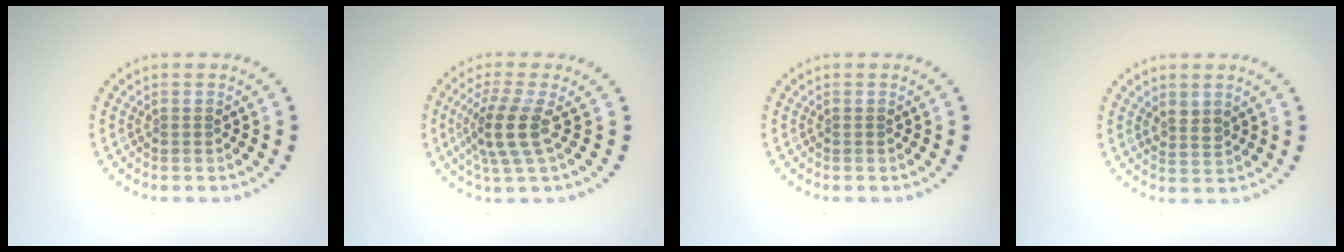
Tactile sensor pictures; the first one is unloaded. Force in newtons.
{"total": 3.7, "press": 2.8, "slide": 2.4}
{"total": 0.0}
{"total": 1.5, "press": 1.2, "slide": 0.8}